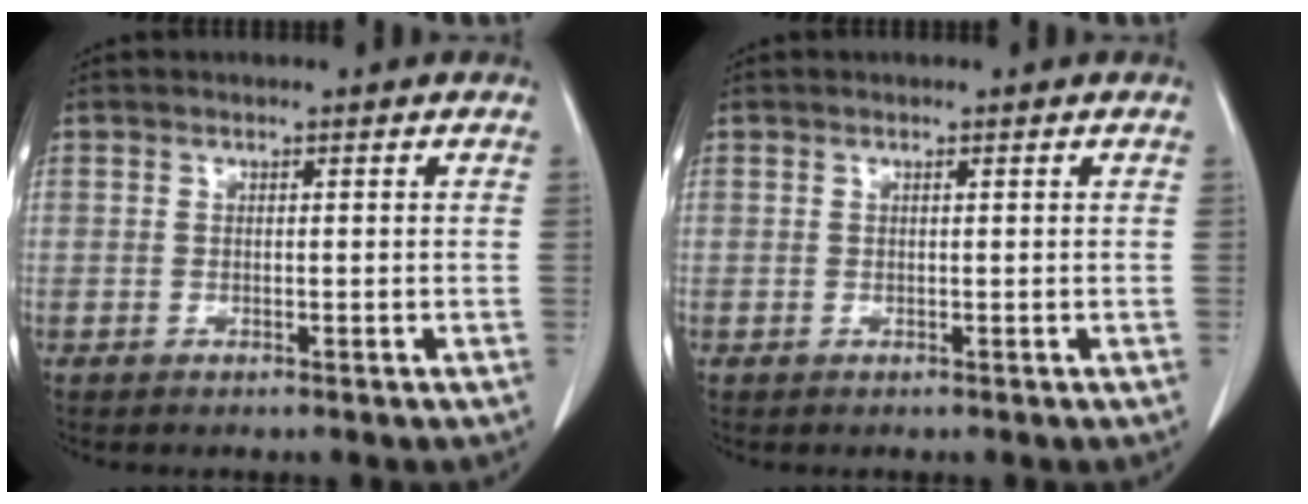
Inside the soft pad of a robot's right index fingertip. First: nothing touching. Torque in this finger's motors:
{"motor_torque": [-0.09, 0.04, 0.01, -0.01]}